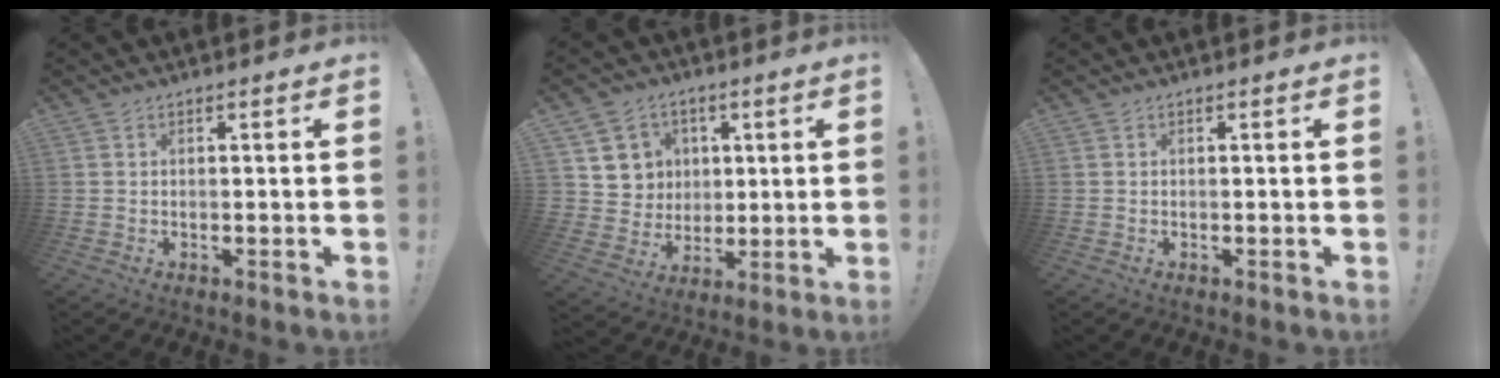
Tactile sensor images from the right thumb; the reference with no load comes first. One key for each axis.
{"total": 8.8, "fx": 2.7, "fy": 8.4, "fz": 0.9, "tx": -0.016, "ty": -0.015, "tz": 0.061}
{"total": 0.0}